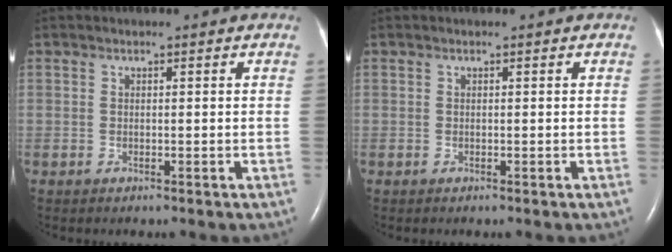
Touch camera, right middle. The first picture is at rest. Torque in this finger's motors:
{"motor_torque": [0.01, -0.02, 0.00, 0.00]}